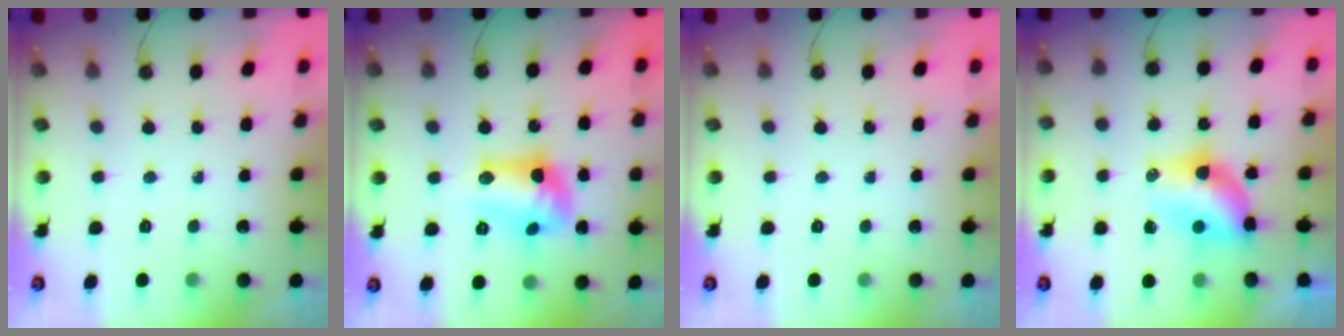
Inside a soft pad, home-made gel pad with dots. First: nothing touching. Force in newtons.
{"total": 13.5, "press": 13.1, "slide": 3.3}
{"total": 0.0}
{"total": 8.5, "press": 7.7, "slide": 3.7}